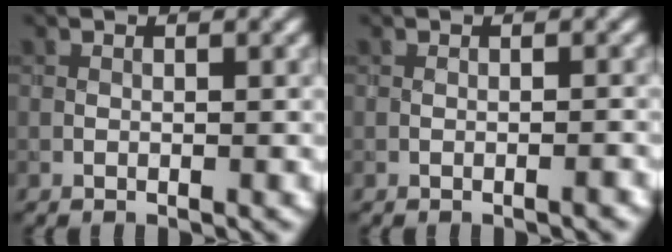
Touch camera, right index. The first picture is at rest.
{"total": 0.6, "force": [-0.4, 0.1, 0.5], "torque": [-0.008, 0.002, -0.006]}